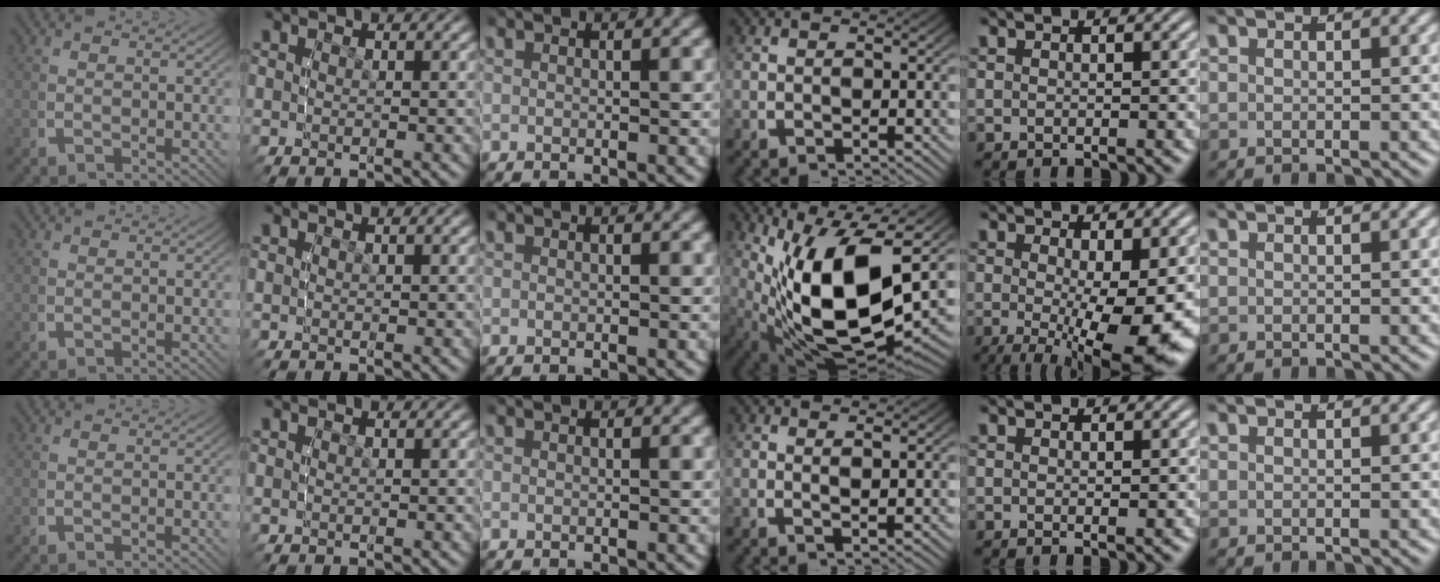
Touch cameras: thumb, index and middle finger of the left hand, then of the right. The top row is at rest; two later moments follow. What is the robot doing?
{"motion": "lift_and_place", "object": "glue stick"}